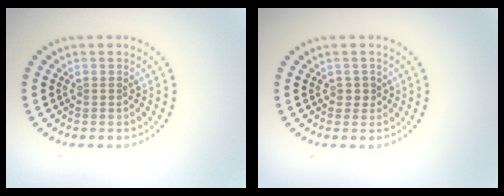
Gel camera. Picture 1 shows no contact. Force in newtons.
{"total": 0.9, "press": 0.8, "slide": 0.4}